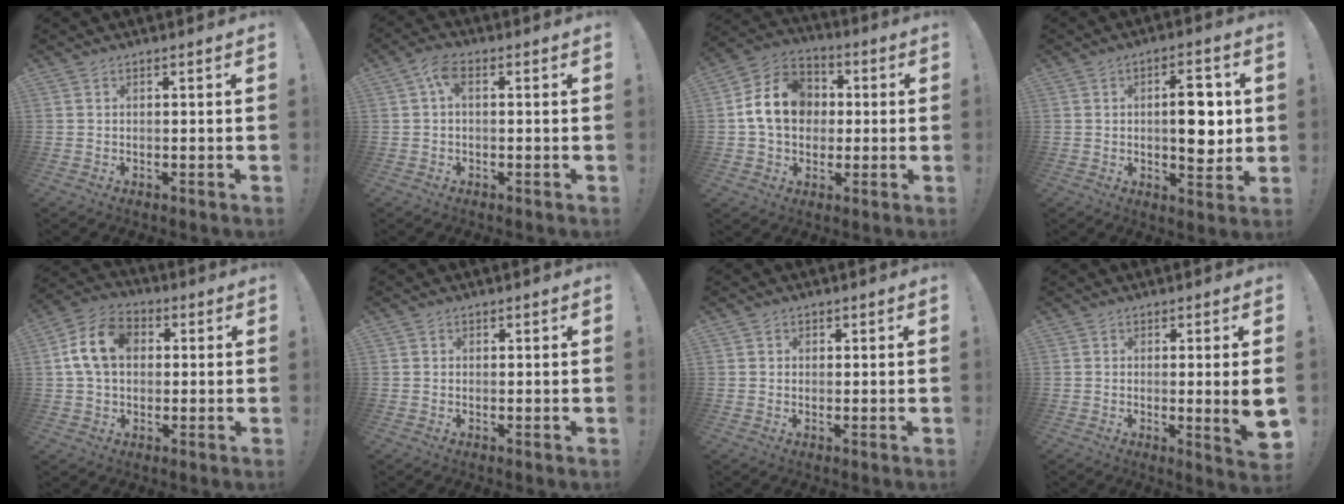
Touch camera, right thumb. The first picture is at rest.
{"total": 4.6, "force": [0.7, 2.3, 3.9], "torque": [-0.067, 0.006, 0.012]}
{"total": 15.5, "force": [1.4, 12.5, 9.0], "torque": [-0.143, 0.015, 0.035]}
{"total": 10.0, "force": [0.8, 4.9, 8.7], "torque": [-0.105, 0.002, 0.006]}
{"total": 13.6, "force": [2.7, 9.9, 8.9], "torque": [-0.151, 0.009, 0.052]}
{"total": 0.6, "force": [0.4, 0.4, 0.0], "torque": [0.007, -0.003, 0.006]}
{"total": 1.2, "force": [0.6, 1.1, 0.3], "torque": [0.003, -0.002, 0.009]}
{"total": 7.0, "force": [-0.3, 0.2, 7.0], "torque": [-0.086, -0.018, -0.003]}